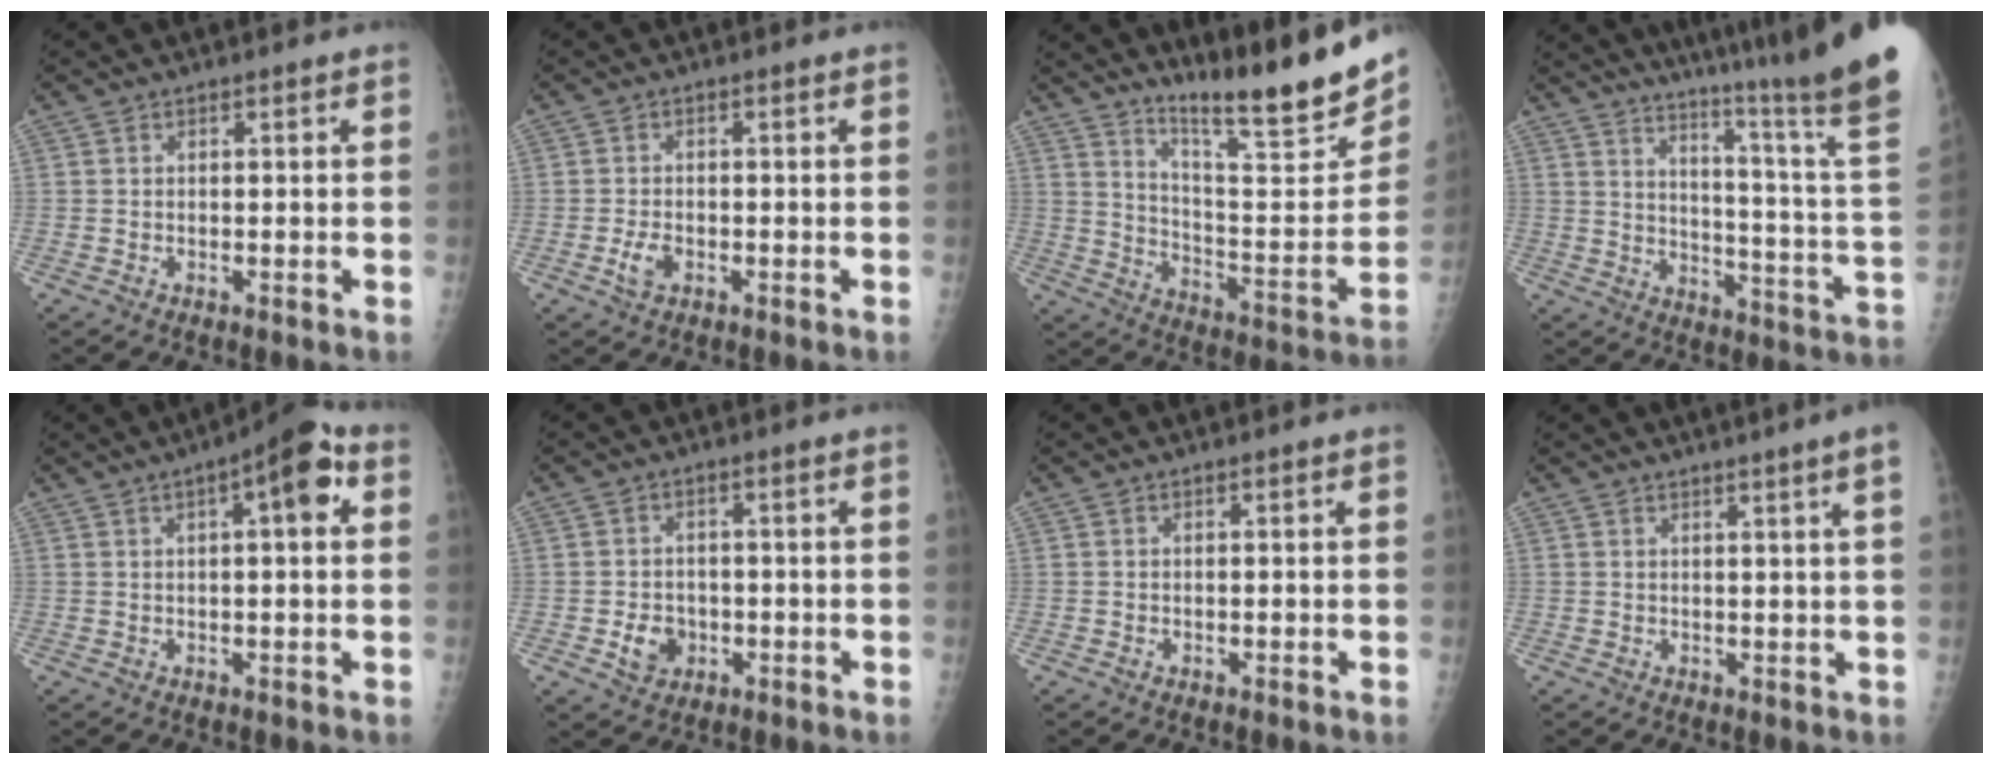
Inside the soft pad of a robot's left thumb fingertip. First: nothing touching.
{"total": 2.8, "force": [-1.0, 1.7, 2.1], "torque": [-0.040, 0.007, -0.017]}
{"total": 21.3, "force": [15.8, 2.8, 14.0], "torque": [-0.182, -0.102, 0.252]}
{"total": 29.2, "force": [22.8, -0.4, 18.2], "torque": [-0.245, -0.167, 0.298]}
{"total": 9.0, "force": [2.9, 2.6, 8.1], "torque": [-0.109, 0.017, 0.034]}
{"total": 4.7, "force": [-1.3, 3.8, 2.3], "torque": [-0.022, 0.008, -0.017]}
{"total": 0.0}
{"total": 5.0, "force": [3.2, -1.3, 3.6], "torque": [-0.048, -0.010, 0.039]}